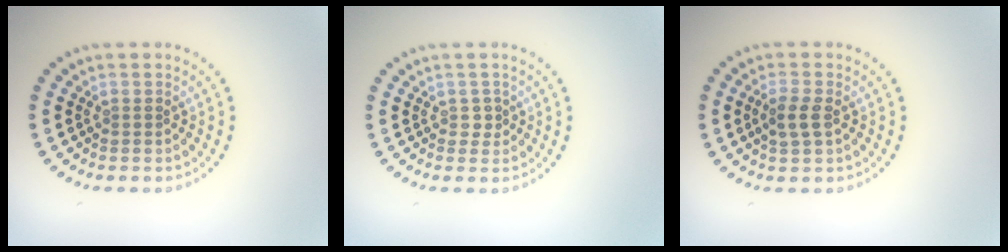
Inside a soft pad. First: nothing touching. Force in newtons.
{"total": 0.8, "press": 0.7, "slide": 0.3}
{"total": 2.2, "press": 2.1, "slide": 0.4}